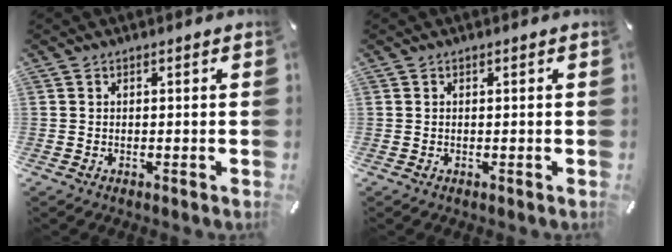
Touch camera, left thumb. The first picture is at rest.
{"total": 0.0}